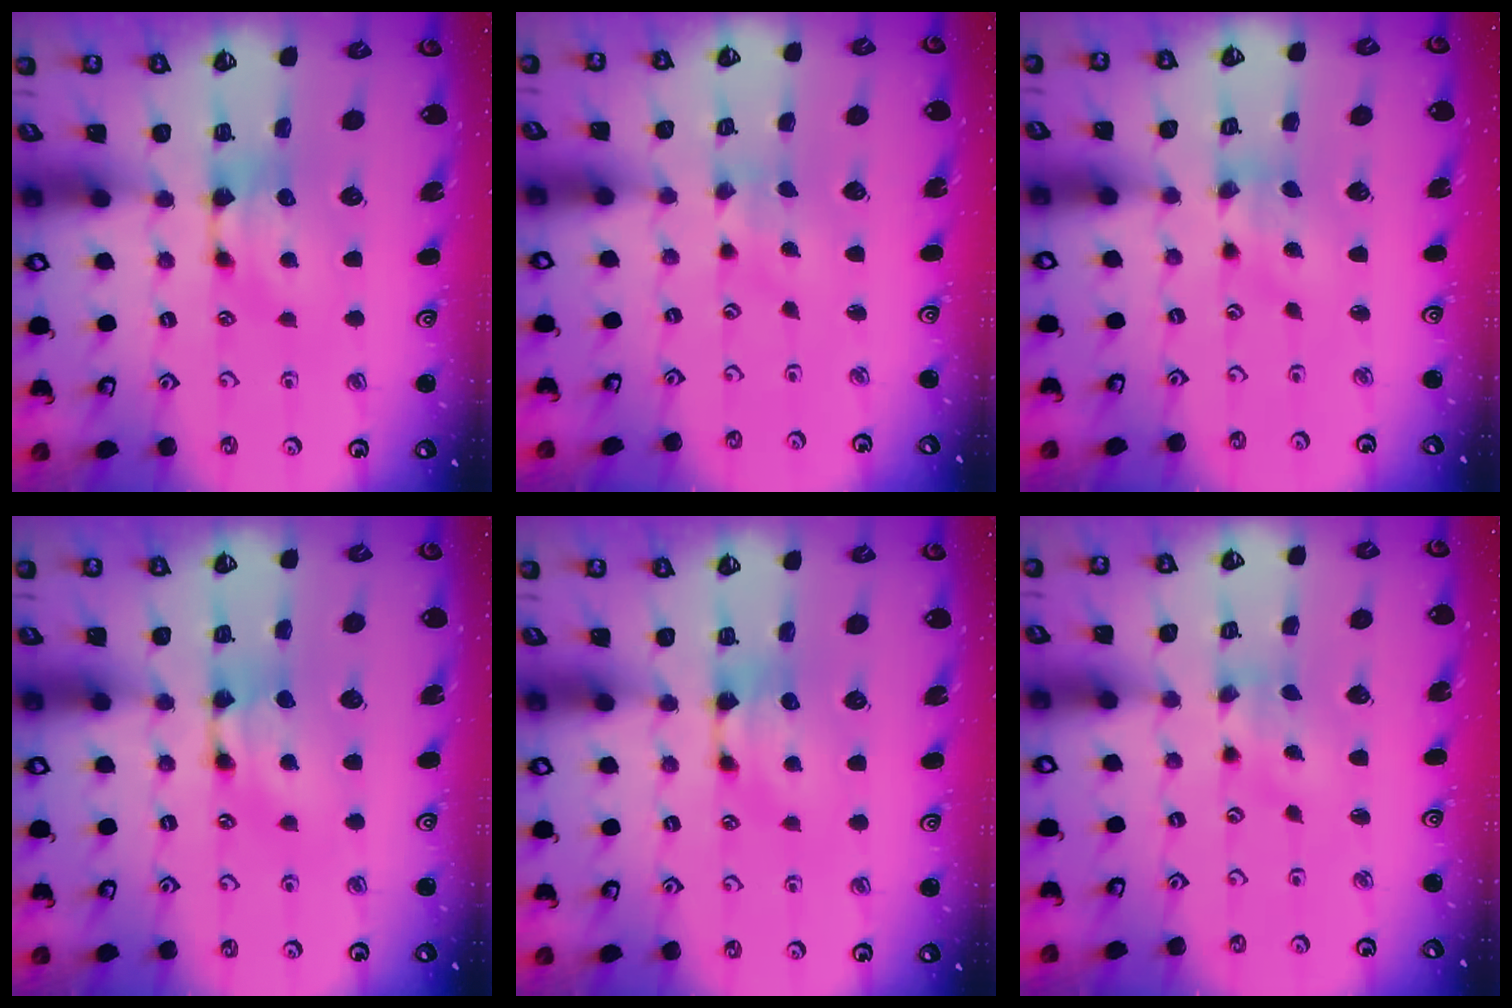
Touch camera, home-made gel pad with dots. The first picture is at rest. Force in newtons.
{"total": 2.6, "press": 2.4, "slide": 0.8}
{"total": 1.7, "press": 1.0, "slide": 1.3}
{"total": 1.5, "press": 1.5, "slide": 0.1}
{"total": 0.0}
{"total": 1.3, "press": 0.7, "slide": 1.0}